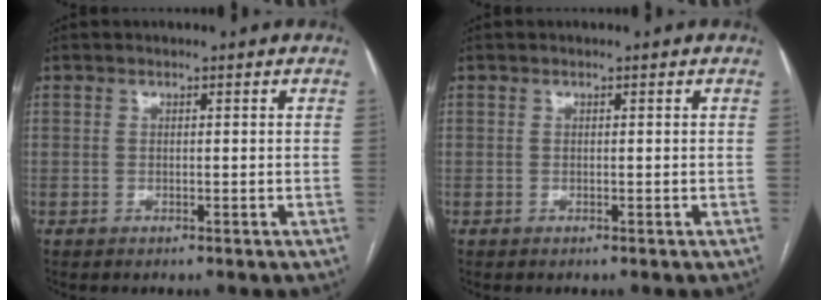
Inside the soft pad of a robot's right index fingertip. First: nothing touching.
{"total": 0.0}